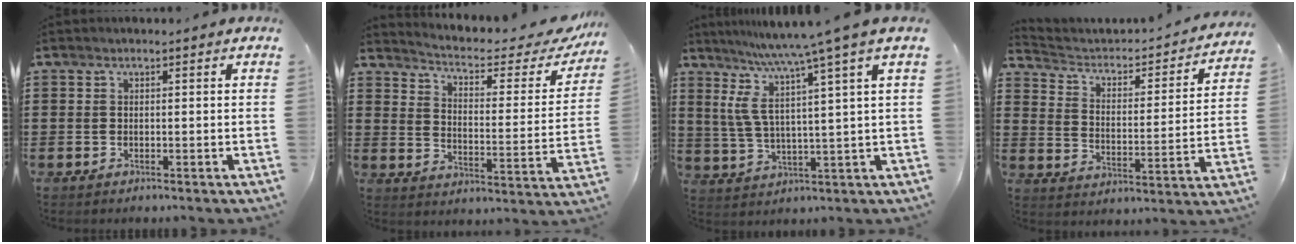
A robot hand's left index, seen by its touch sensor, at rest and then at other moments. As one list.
[{"total": 3.8, "force": [3.0, 0.8, 2.1], "torque": [-0.060, -0.024, 0.042]}, {"total": 8.4, "force": [5.5, -1.1, 6.2], "torque": [-0.144, -0.037, 0.083]}, {"total": 2.4, "force": [1.7, 1.5, 1.0], "torque": [-0.036, -0.019, 0.017]}]